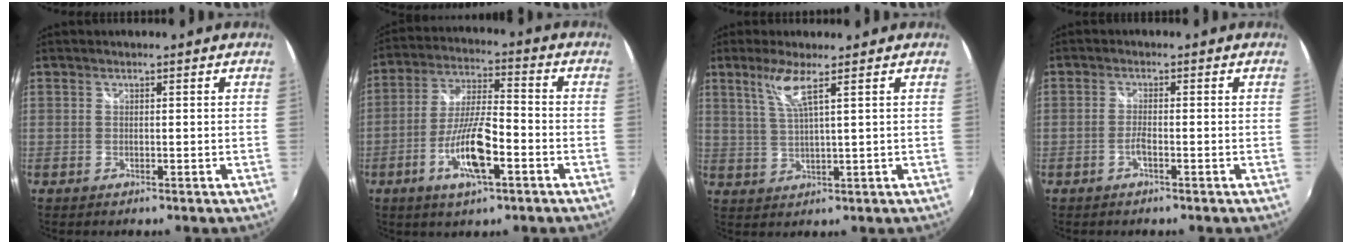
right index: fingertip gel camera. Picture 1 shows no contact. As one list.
[{"total": 11.7, "force": [-5.0, 2.9, 10.2], "torque": [-0.209, -0.005, -0.093]}, {"total": 5.1, "force": [2.9, -0.3, 4.2], "torque": [-0.086, -0.003, 0.061]}, {"total": 1.7, "force": [-1.0, 0.0, 1.4], "torque": [-0.032, 0.001, -0.020]}]